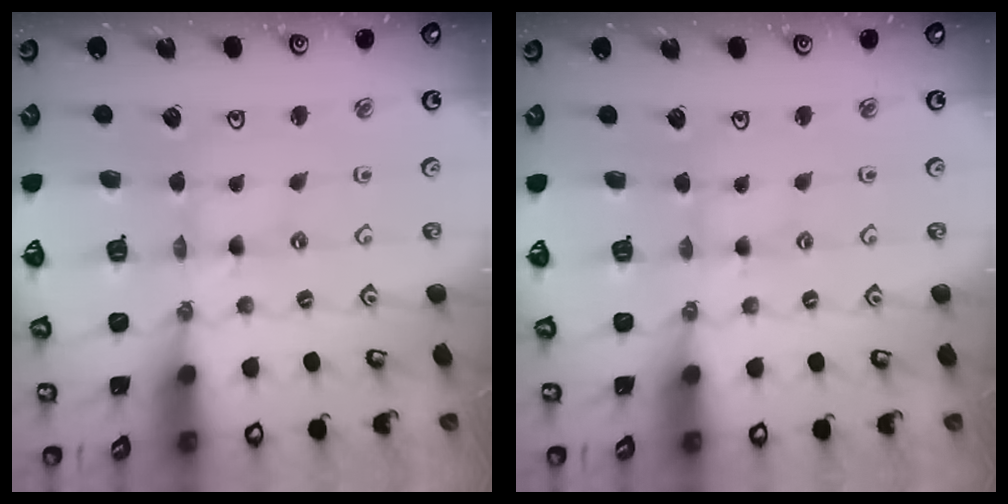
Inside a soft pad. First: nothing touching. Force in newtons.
{"total": 2.5, "press": 2.5, "slide": 0.4}